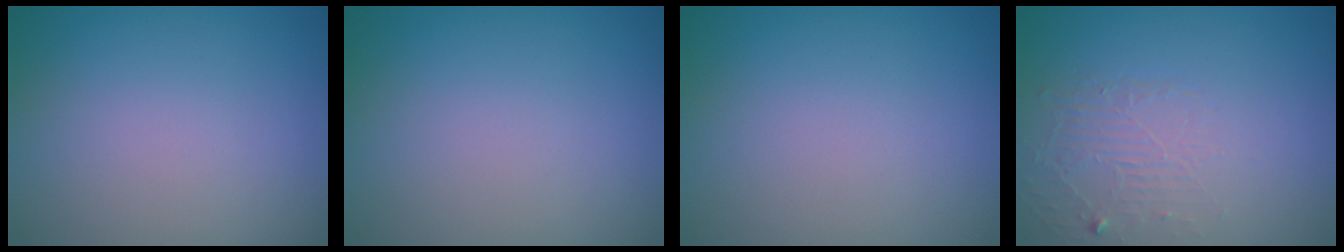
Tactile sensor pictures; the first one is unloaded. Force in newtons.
{"total": 0.0}
{"total": 0.0}
{"total": 1.8, "press": 0.4, "slide": 1.8}